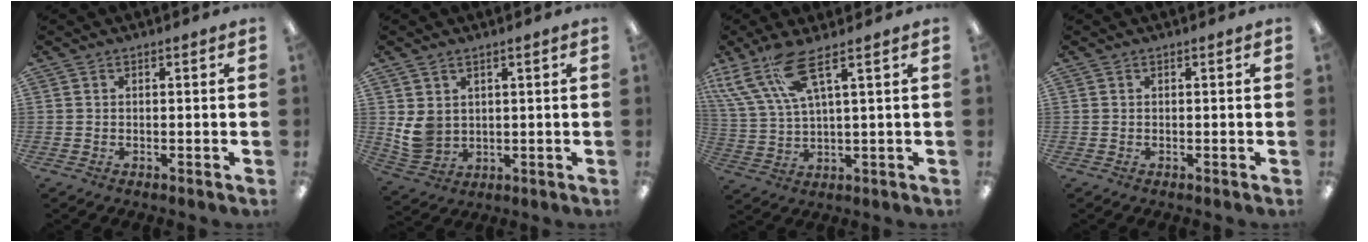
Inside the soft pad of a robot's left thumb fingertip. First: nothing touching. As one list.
[{"total": 6.4, "force": [2.4, 5.0, 3.2], "torque": [-0.065, -0.008, 0.048]}, {"total": 11.9, "force": [6.9, 3.3, 9.2], "torque": [-0.209, -0.027, 0.124]}, {"total": 0.0}]